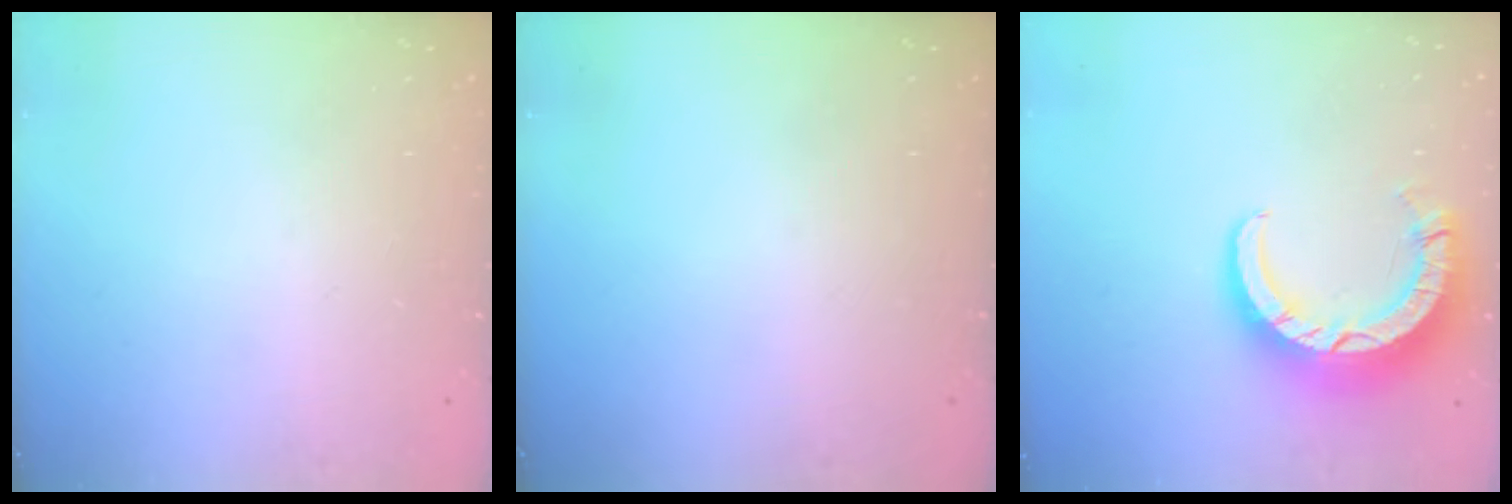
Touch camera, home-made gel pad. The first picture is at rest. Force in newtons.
{"total": 0.0}
{"total": 9.9, "press": 9.8, "slide": 1.0}